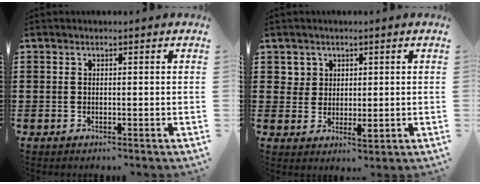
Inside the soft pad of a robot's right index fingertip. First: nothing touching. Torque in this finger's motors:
{"motor_torque": [-0.16, 0.02, 0.04, 0.00]}